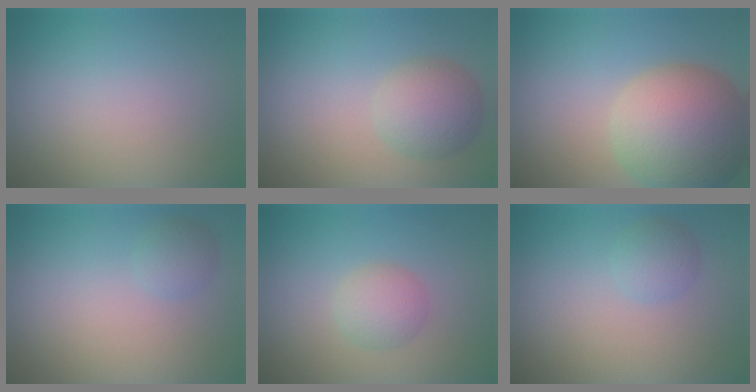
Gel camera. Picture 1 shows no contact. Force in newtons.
{"total": 4.1, "press": 4.0, "slide": 0.1}
{"total": 11.1, "press": 11.1, "slide": 0.5}
{"total": 1.5, "press": 1.5, "slide": 0.1}
{"total": 2.4, "press": 2.4, "slide": 0.1}
{"total": 1.8, "press": 1.8, "slide": 0.1}